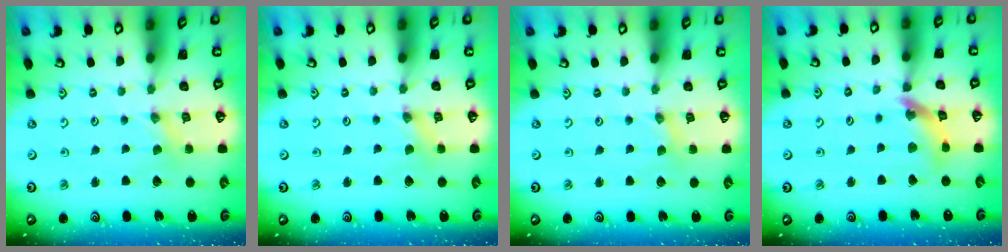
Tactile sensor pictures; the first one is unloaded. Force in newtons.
{"total": 0.0}
{"total": 0.5, "press": 0.5, "slide": 0.1}
{"total": 11.0, "press": 10.9, "slide": 1.3}